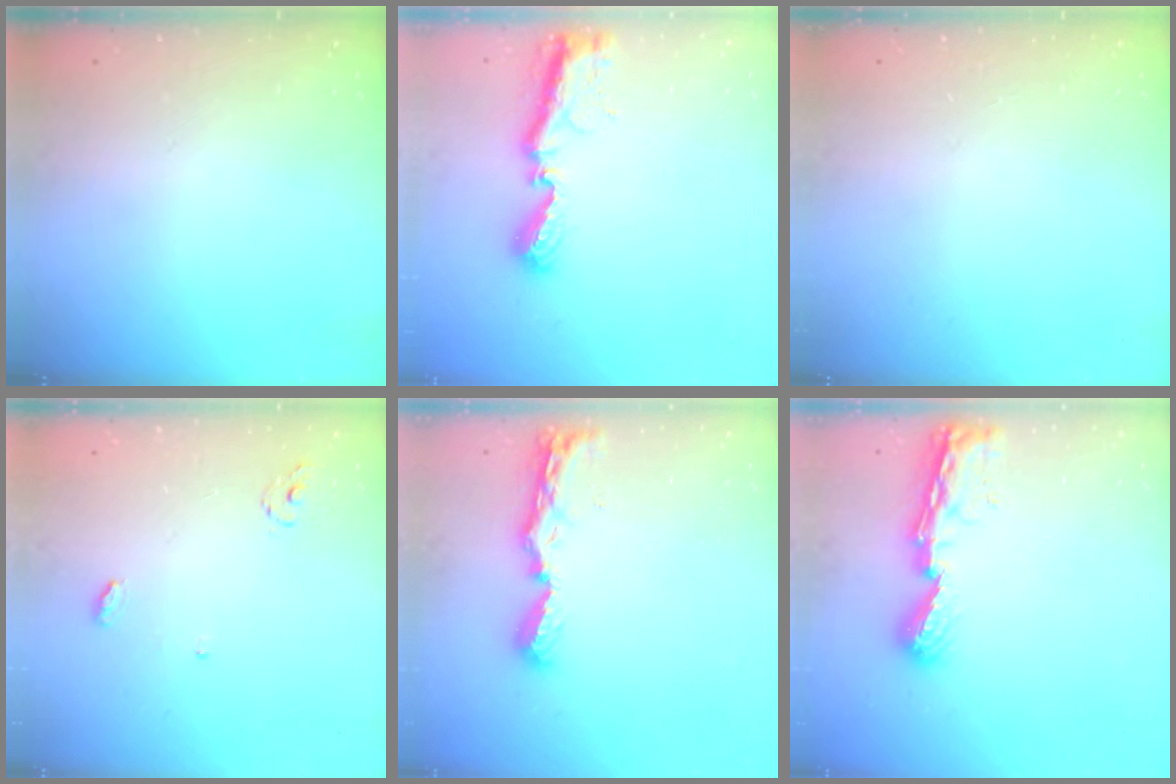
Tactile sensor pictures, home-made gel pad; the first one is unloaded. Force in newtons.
{"total": 9.9, "press": 9.9, "slide": 0.7}
{"total": 0.0}
{"total": 3.6, "press": 3.5, "slide": 0.3}
{"total": 8.7, "press": 8.7, "slide": 0.3}
{"total": 8.9, "press": 8.9, "slide": 0.9}